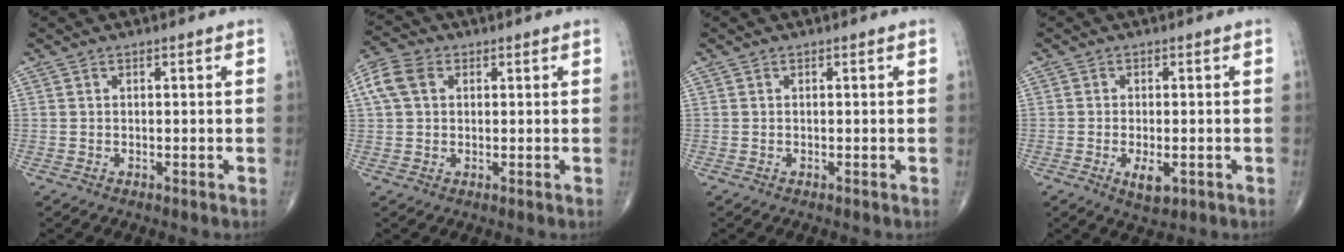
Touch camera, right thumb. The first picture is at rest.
{"total": 6.7, "force": [1.9, 4.8, 4.3], "torque": [-0.095, 0.019, 0.034]}
{"total": 0.0}
{"total": 4.2, "force": [-1.4, 1.9, 3.5], "torque": [-0.058, -0.006, -0.018]}